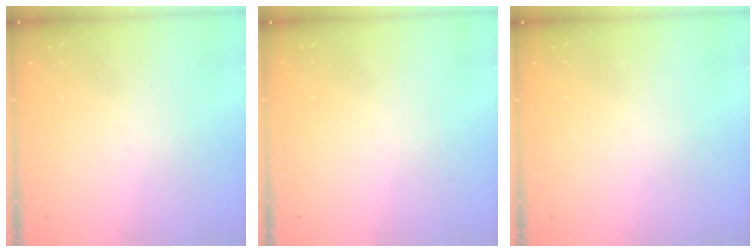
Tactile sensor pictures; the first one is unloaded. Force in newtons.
{"total": 0.0}
{"total": 0.0}